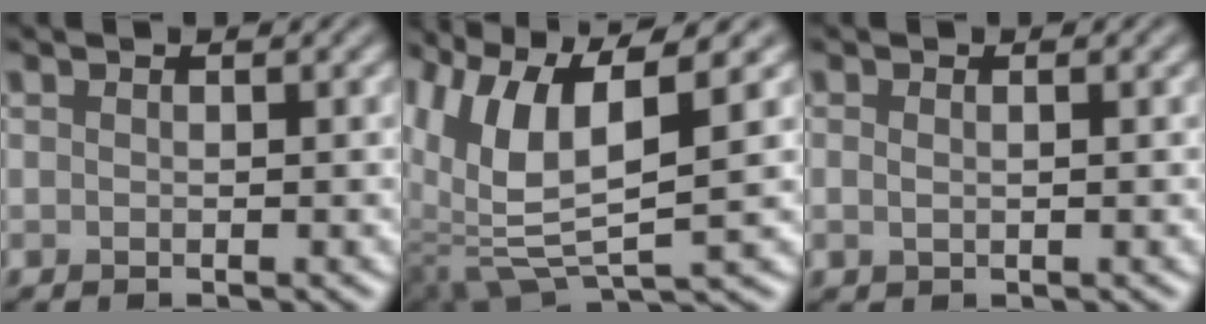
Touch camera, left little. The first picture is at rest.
{"total": 9.0, "force": [2.6, 3.2, 8.1], "torque": [-0.175, 0.000, 0.052]}
{"total": 0.8, "force": [0.1, 0.4, 0.7], "torque": [-0.016, -0.003, 0.004]}